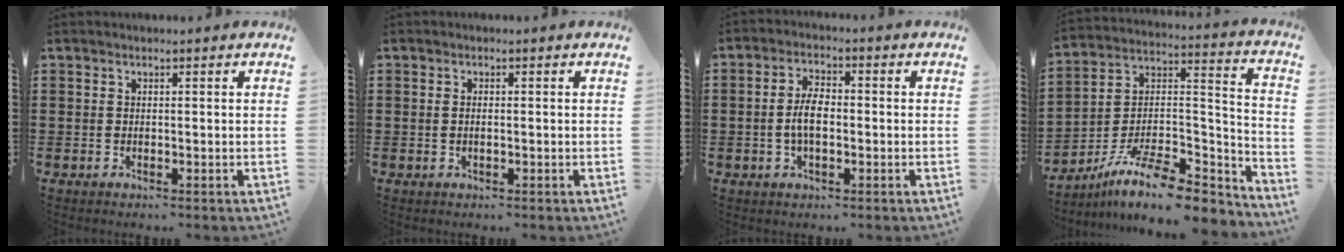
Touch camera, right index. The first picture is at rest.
{"total": 1.0, "force": [-0.1, 0.4, 0.9], "torque": [-0.018, 0.001, -0.003]}
{"total": 5.0, "force": [-0.6, 2.4, 4.4], "torque": [-0.093, 0.003, -0.015]}
{"total": 11.5, "force": [-9.0, 3.0, 6.5], "torque": [-0.112, 0.015, -0.170]}